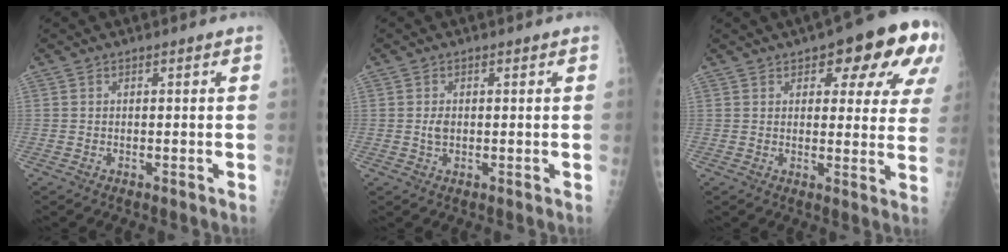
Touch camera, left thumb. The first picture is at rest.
{"total": 1.8, "force": [0.1, 1.2, 1.3], "torque": [-0.022, -0.001, 0.003]}
{"total": 16.3, "force": [7.9, 6.7, 12.6], "torque": [-0.116, -0.015, 0.093]}